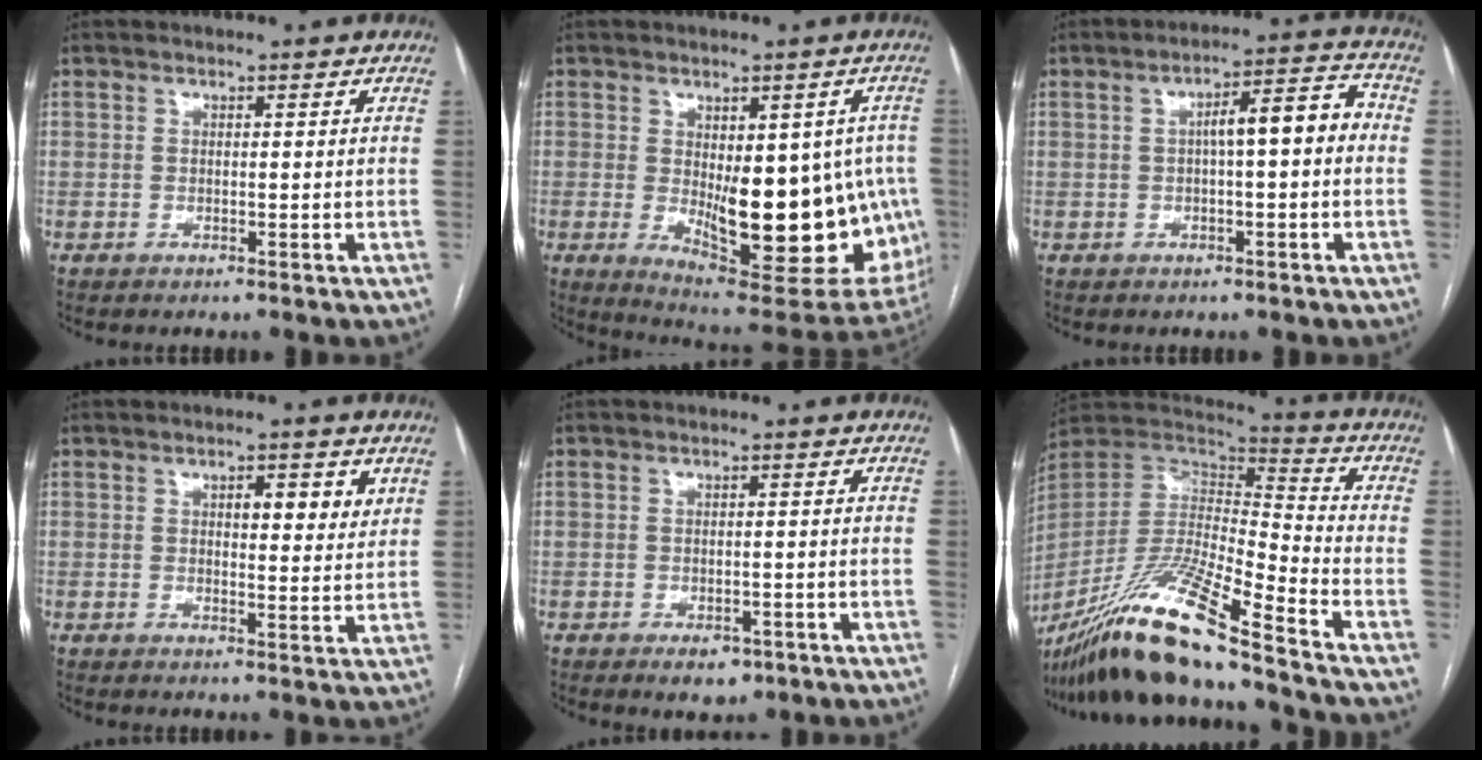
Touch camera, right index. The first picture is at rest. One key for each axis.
{"total": 20.5, "fx": -2.4, "fy": 7.9, "fz": 18.8, "tx": -0.180, "ty": -0.003, "tz": -0.004}
{"total": 7.0, "fx": 0.0, "fy": 1.4, "fz": 6.9, "tx": -0.103, "ty": 0.031, "tz": 0.001}
{"total": 4.8, "fx": 2.2, "fy": 1.5, "fz": 4.0, "tx": -0.057, "ty": -0.004, "tz": 0.029}
{"total": 3.3, "fx": -1.9, "fy": 1.9, "fz": 2.0, "tx": -0.024, "ty": 0.000, "tz": -0.015}
{"total": 21.0, "fx": -15.9, "fy": 0.3, "fz": 13.7, "tx": -0.297, "ty": -0.031, "tz": -0.303}